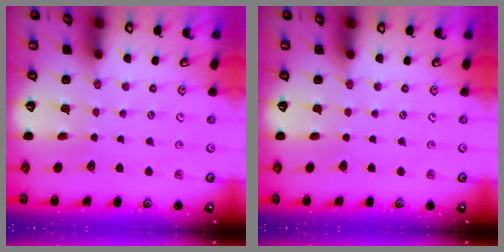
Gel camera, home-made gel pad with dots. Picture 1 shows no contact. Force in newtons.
{"total": 0.0}